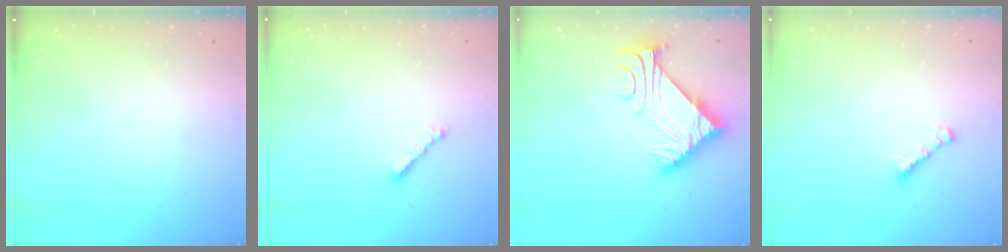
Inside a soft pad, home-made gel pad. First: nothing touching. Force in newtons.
{"total": 3.0, "press": 3.0, "slide": 0.5}
{"total": 7.5, "press": 7.5, "slide": 0.5}
{"total": 1.6, "press": 1.4, "slide": 0.6}